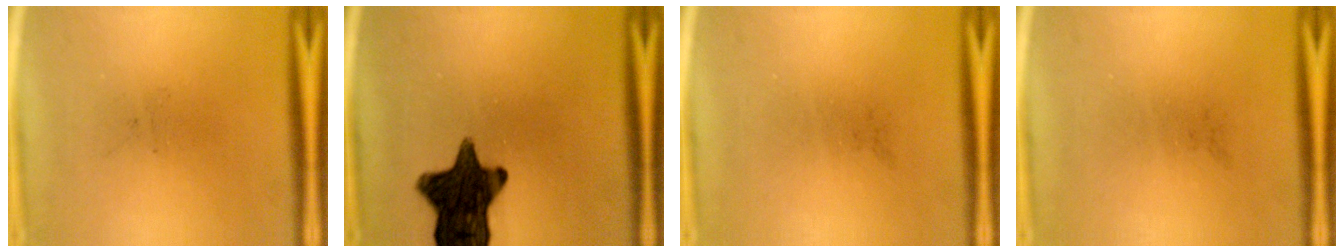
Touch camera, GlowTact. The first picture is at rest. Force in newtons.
{"total": 13.8}
{"total": 0.0}
{"total": 0.0}